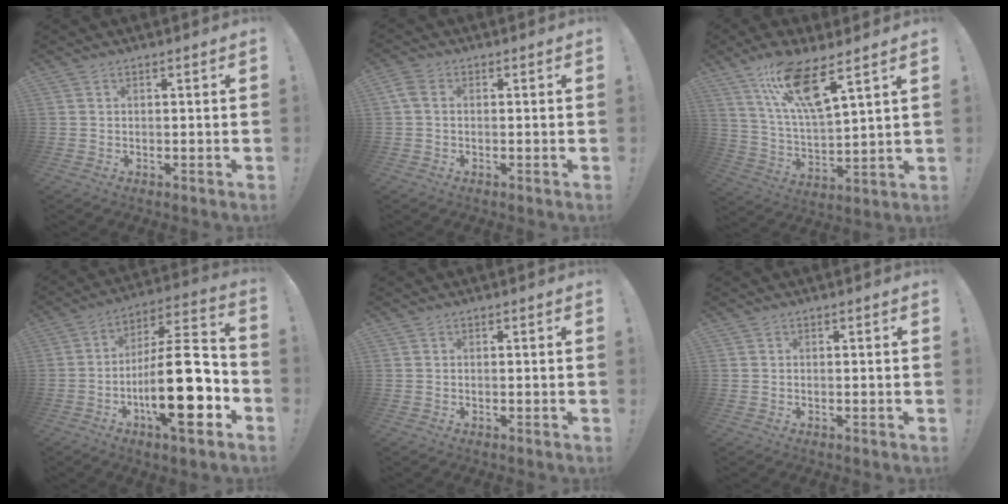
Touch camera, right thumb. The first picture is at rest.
{"total": 2.6, "force": [0.5, 1.7, 2.0], "torque": [-0.043, 0.008, 0.012]}
{"total": 14.4, "force": [9.1, 2.9, 10.8], "torque": [-0.212, -0.040, 0.150]}
{"total": 23.4, "force": [-6.6, 7.2, 21.3], "torque": [-0.367, 0.034, -0.106]}
{"total": 0.0}
{"total": 0.0}